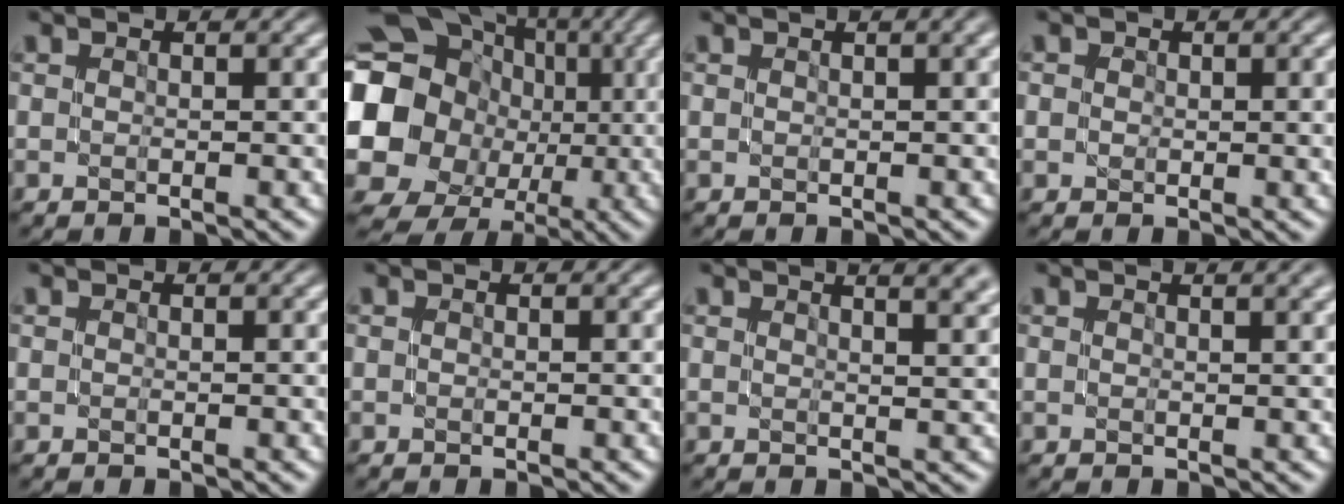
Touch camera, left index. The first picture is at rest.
{"total": 21.9, "force": [1.0, 19.9, 9.1], "torque": [-0.187, 0.014, -0.025]}
{"total": 3.0, "force": [1.3, 1.2, 2.4], "torque": [-0.013, 0.005, 0.003]}
{"total": 2.4, "force": [0.5, 1.7, 1.6], "torque": [-0.023, -0.003, 0.009]}
{"total": 0.0}
{"total": 0.0}
{"total": 7.2, "force": [4.6, 3.0, 4.6], "torque": [-0.020, 0.050, 0.024]}
{"total": 3.5, "force": [2.2, 1.4, 2.3], "torque": [-0.001, 0.014, -0.001]}